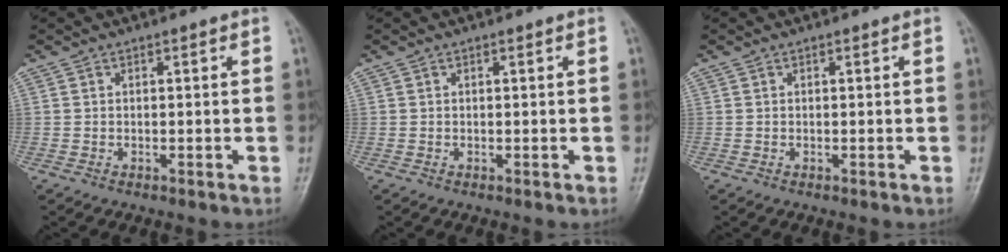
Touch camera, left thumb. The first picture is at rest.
{"total": 0.0}
{"total": 0.0}